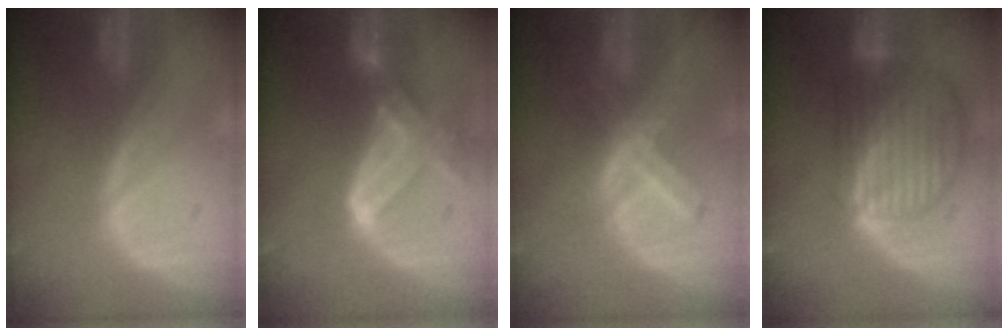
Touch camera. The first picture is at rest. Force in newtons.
{"total": 7.2, "press": 6.7, "slide": 2.8}
{"total": 7.0, "press": 6.2, "slide": 3.3}
{"total": 10.0, "press": 8.5, "slide": 5.2}